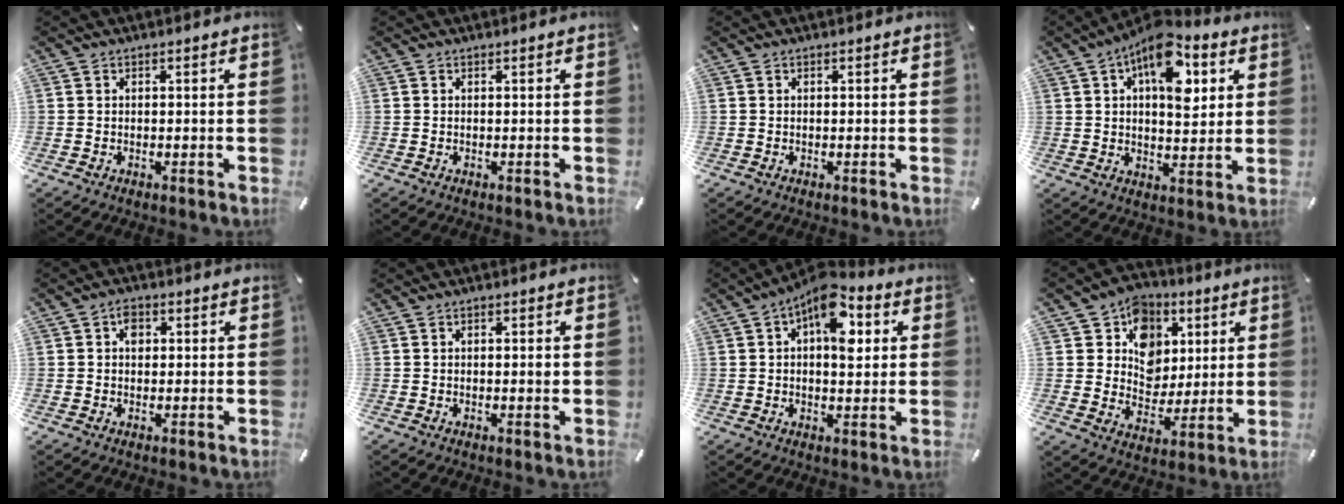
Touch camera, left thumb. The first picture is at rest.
{"total": 0.0}
{"total": 0.0}
{"total": 14.5, "force": [6.4, 7.7, 10.5], "torque": [-0.145, -0.026, 0.107]}
{"total": 3.1, "force": [0.7, 2.4, 1.8], "torque": [-0.016, -0.001, 0.005]}
{"total": 1.4, "force": [0.2, 0.6, 1.3], "torque": [-0.016, 0.001, -0.001]}
{"total": 12.2, "force": [4.7, 6.6, 9.2], "torque": [-0.121, -0.023, 0.078]}
{"total": 11.9, "force": [3.7, 10.8, 3.2], "torque": [-0.049, -0.027, 0.072]}